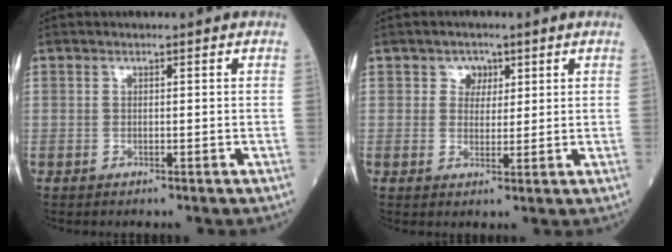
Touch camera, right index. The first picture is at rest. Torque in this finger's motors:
{"motor_torque": [0.01, 0.01, 0.00, 0.01]}